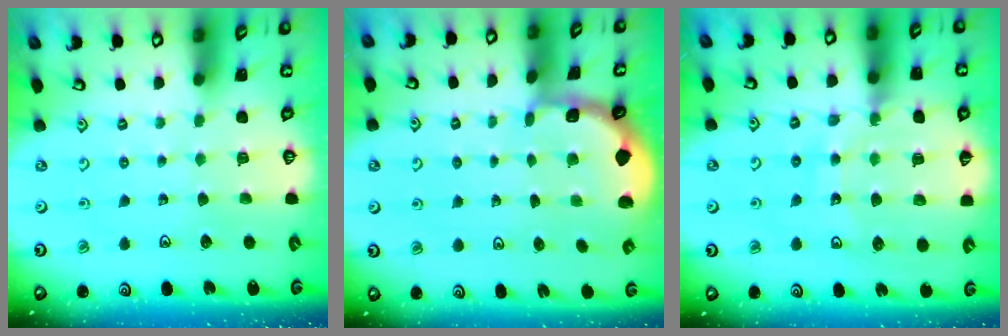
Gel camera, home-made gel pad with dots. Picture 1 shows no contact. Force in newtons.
{"total": 1.7, "press": 1.7, "slide": 0.4}
{"total": 12.4, "press": 12.2, "slide": 2.1}